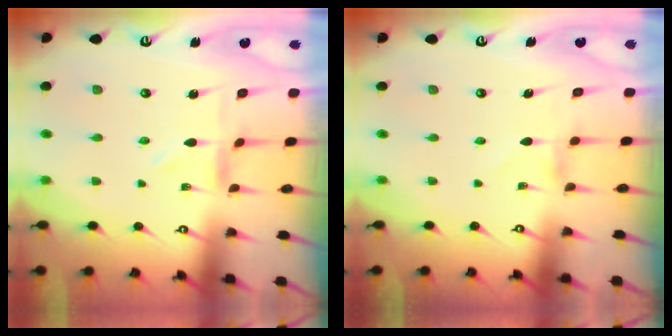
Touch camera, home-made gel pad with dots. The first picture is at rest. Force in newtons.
{"total": 0.0}